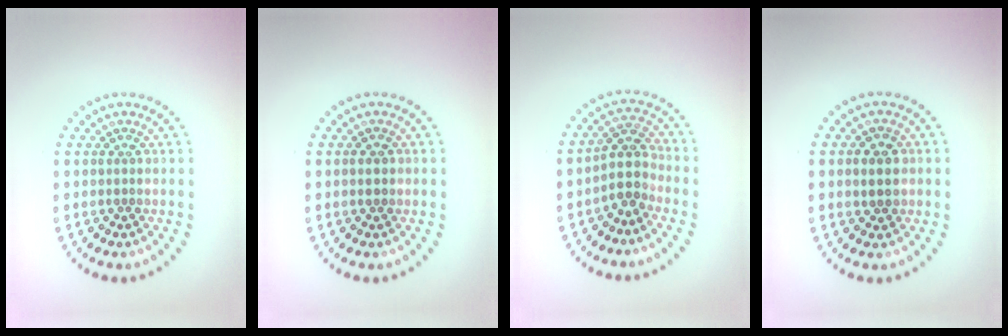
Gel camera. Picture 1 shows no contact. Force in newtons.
{"total": 1.4, "press": 1.4, "slide": 0.0}
{"total": 2.9, "press": 2.3, "slide": 1.7}
{"total": 2.0, "press": 2.0, "slide": 0.2}